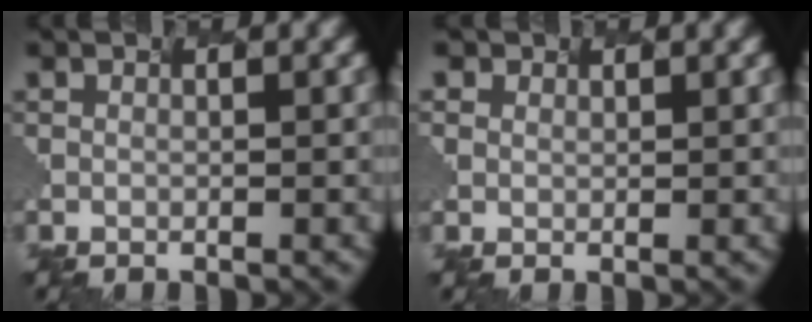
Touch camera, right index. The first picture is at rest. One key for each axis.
{"total": 1.6, "fx": 1.0, "fy": -0.1, "fz": -1.2, "tx": -0.004, "ty": -0.005, "tz": 0.026}